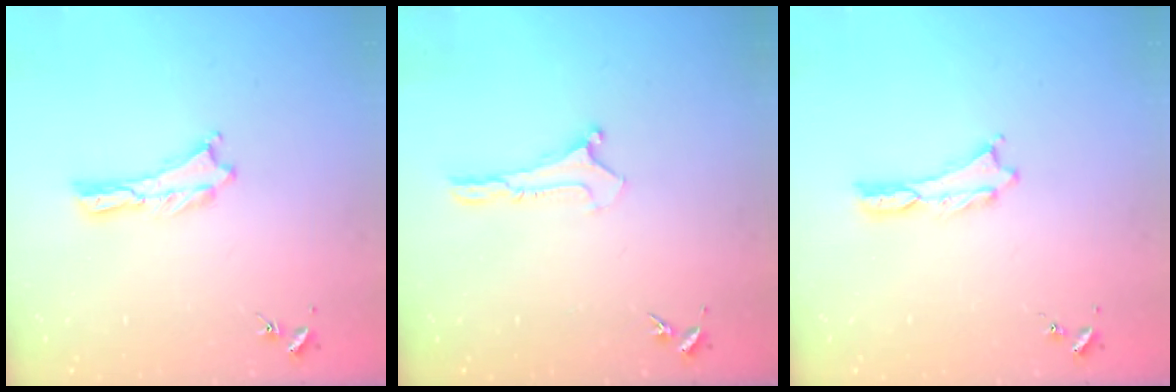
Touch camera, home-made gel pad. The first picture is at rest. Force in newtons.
{"total": 0.0}
{"total": 0.0}